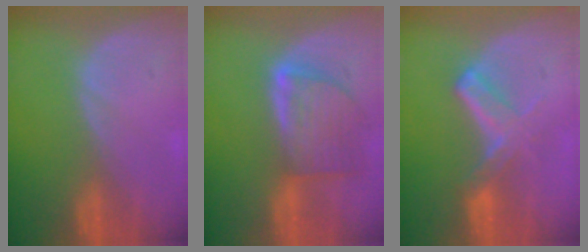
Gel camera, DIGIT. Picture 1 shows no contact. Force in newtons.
{"total": 8.1, "press": 7.4, "slide": 3.3}
{"total": 5.8, "press": 5.4, "slide": 2.1}